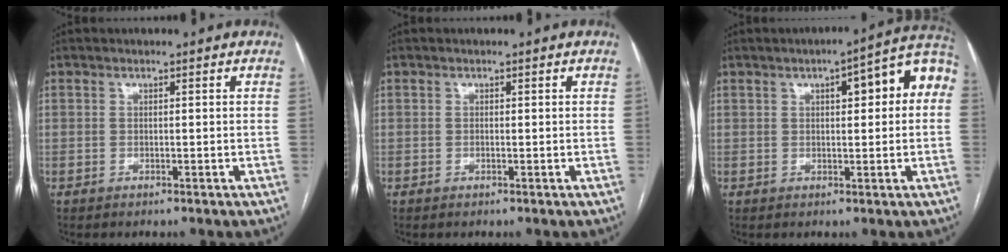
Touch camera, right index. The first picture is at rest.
{"total": 0.0}
{"total": 10.0, "force": [2.3, 2.6, 9.4], "torque": [-0.119, 0.038, 0.022]}